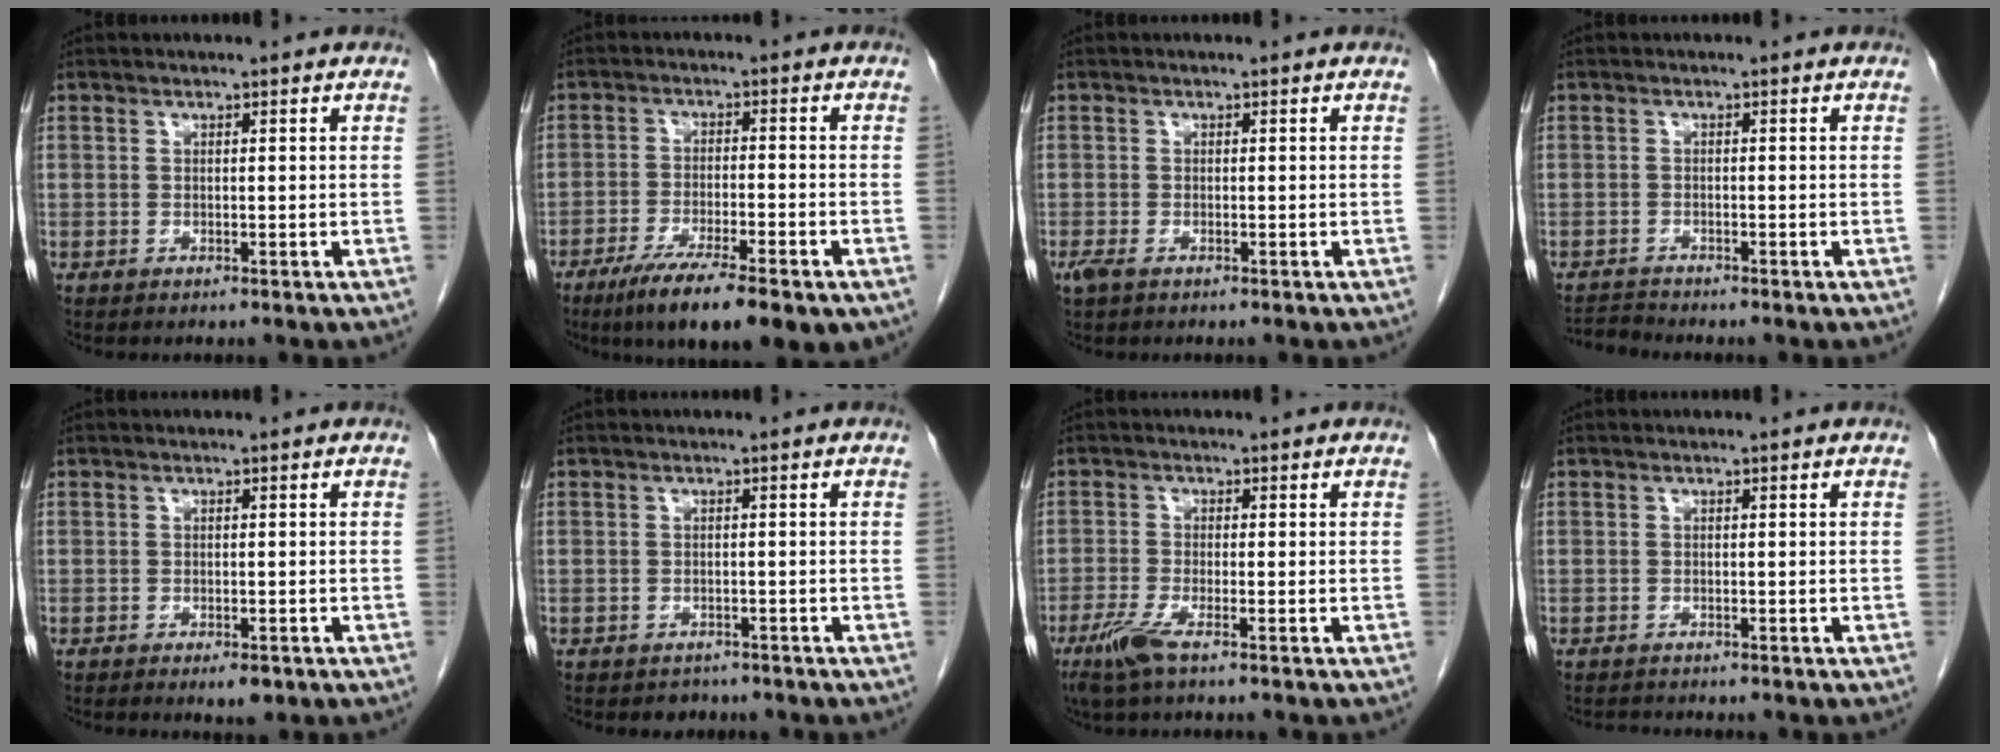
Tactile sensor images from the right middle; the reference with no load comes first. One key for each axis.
{"total": 13.5, "fx": -8.8, "fy": 2.6, "fz": 9.9, "tx": -0.136, "ty": -0.023, "tz": -0.136}
{"total": 1.5, "fx": -0.8, "fy": 0.7, "fz": 1.0, "tx": -0.026, "ty": -0.004, "tz": -0.012}
{"total": 1.9, "fx": -1.8, "fy": -0.6, "fz": -0.5, "tx": 0.008, "ty": -0.015, "tz": -0.031}
{"total": 2.1, "fx": -1.2, "fy": 0.8, "fz": 1.5, "tx": -0.020, "ty": -0.001, "tz": -0.010}
{"total": 2.0, "fx": -1.6, "fy": 1.2, "fz": 0.0, "tx": -0.009, "ty": 0.003, "tz": -0.024}
{"total": 4.1, "fx": -2.6, "fy": 0.4, "fz": 3.1, "tx": -0.072, "ty": -0.013, "tz": -0.054}
{"total": 0.9, "fx": -0.9, "fy": 0.1, "fz": 0.0, "tx": -0.003, "ty": -0.005, "tz": -0.014}